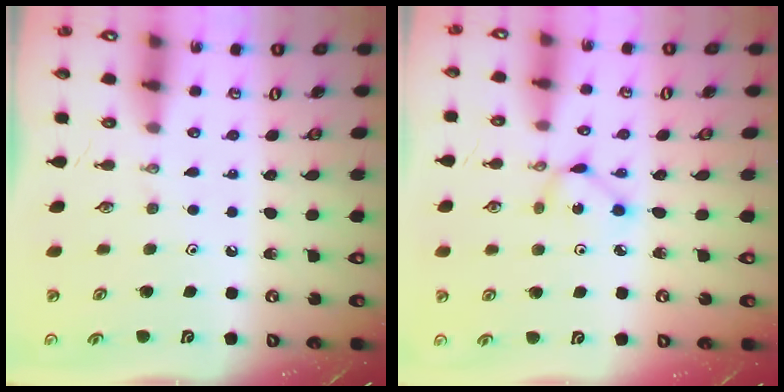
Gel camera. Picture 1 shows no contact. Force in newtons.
{"total": 2.3, "press": 2.3, "slide": 0.1}